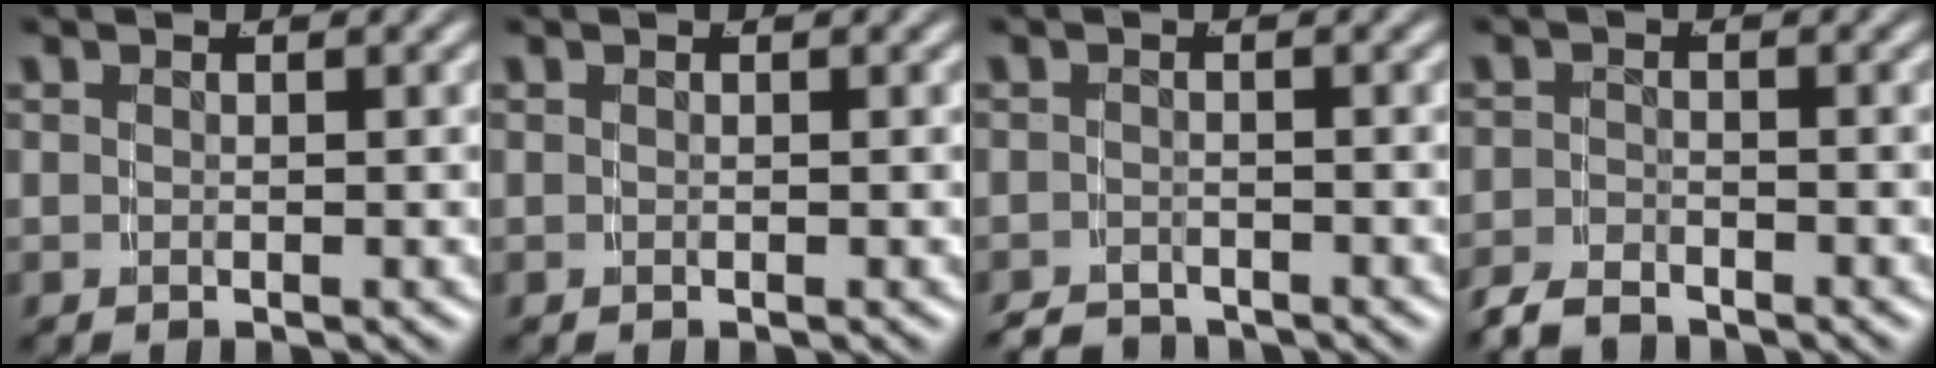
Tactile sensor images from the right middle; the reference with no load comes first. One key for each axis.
{"total": 0.0}
{"total": 2.5, "fx": -2.5, "fy": 0.3, "fz": -0.1, "tx": 0.007, "ty": -0.016, "tz": -0.037}
{"total": 2.4, "fx": -2.3, "fy": 0.5, "fz": 0.2, "tx": -0.006, "ty": -0.010, "tz": -0.039}